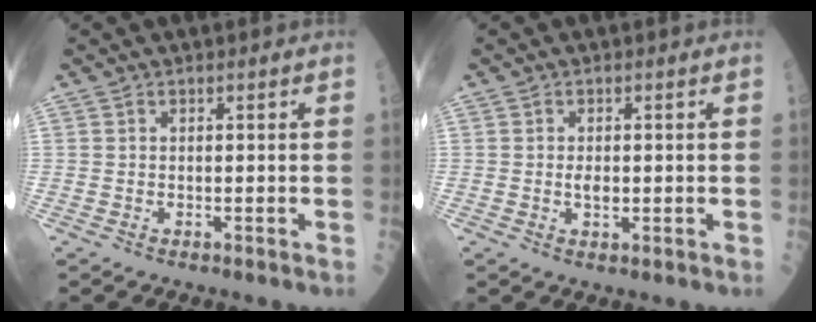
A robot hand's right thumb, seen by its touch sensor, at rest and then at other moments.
{"total": 2.2, "force": [-0.1, 1.2, 1.9], "torque": [-0.029, 0.000, -0.001]}